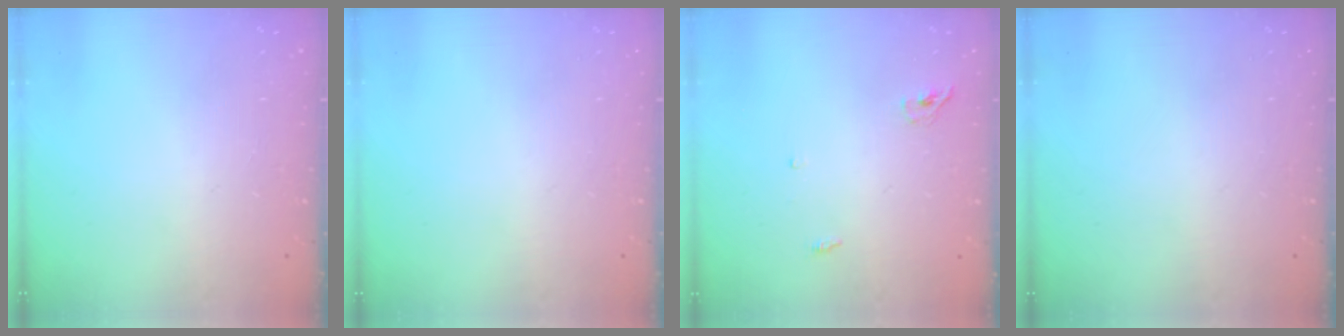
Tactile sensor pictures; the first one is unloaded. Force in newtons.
{"total": 0.0}
{"total": 3.4, "press": 3.4, "slide": 0.7}
{"total": 0.0}